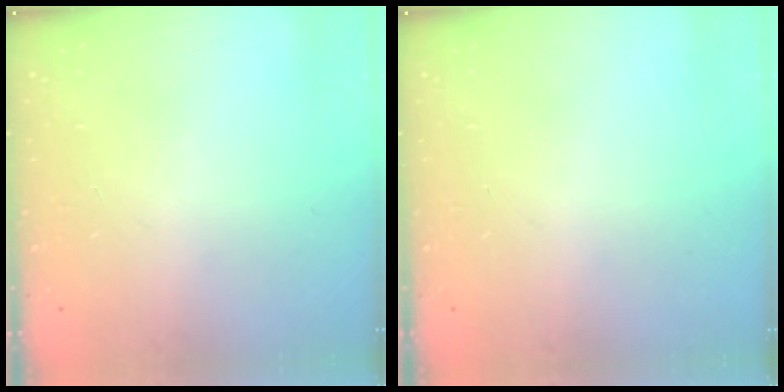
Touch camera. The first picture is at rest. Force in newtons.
{"total": 0.0}